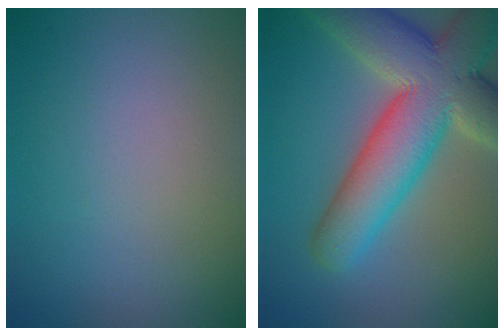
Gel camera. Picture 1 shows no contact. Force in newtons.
{"total": 11.4, "press": 11.4, "slide": 1.1}